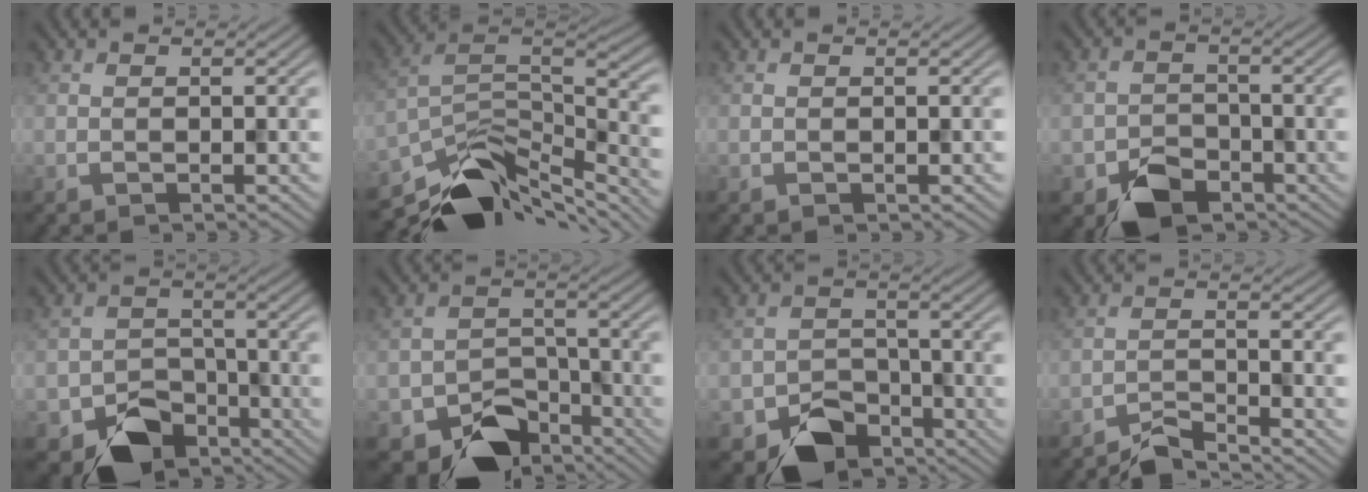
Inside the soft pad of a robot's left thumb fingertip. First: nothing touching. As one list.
[{"total": 12.5, "force": [-8.6, 4.8, 7.6], "torque": [-0.150, -0.012, -0.148]}, {"total": 0.0}, {"total": 5.5, "force": [-3.5, 3.5, 2.3], "torque": [-0.040, -0.010, -0.068]}, {"total": 8.2, "force": [-5.2, 5.5, 3.4], "torque": [-0.055, -0.018, -0.091]}, {"total": 8.8, "force": [-5.9, 5.4, 3.7], "torque": [-0.057, -0.021, -0.099]}, {"total": 7.2, "force": [-4.7, 4.7, 2.8], "torque": [-0.043, -0.012, -0.084]}, {"total": 3.3, "force": [-3.2, 0.2, 0.9], "torque": [-0.012, 0.002, -0.069]}]